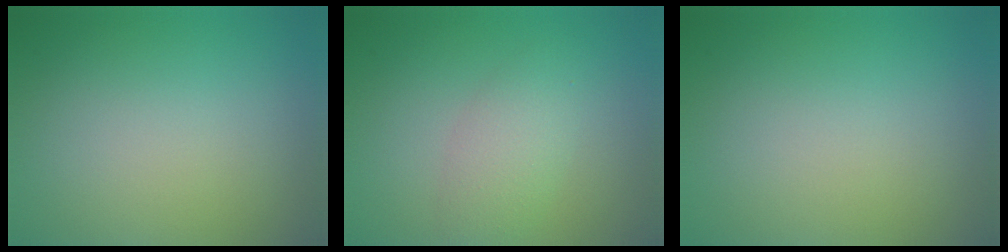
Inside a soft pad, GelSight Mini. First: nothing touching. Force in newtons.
{"total": 2.8, "press": 2.8, "slide": 0.1}
{"total": 0.0}